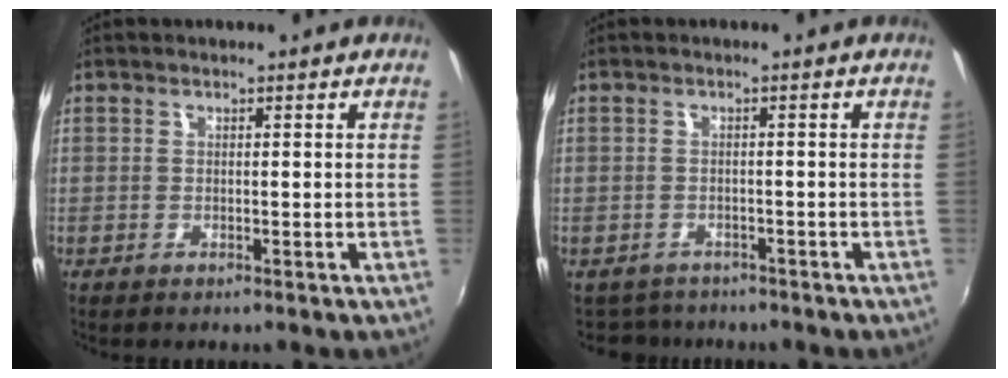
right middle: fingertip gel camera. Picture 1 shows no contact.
{"total": 4.0, "force": [-3.4, 2.0, 0.3], "torque": [-0.017, -0.009, -0.055]}